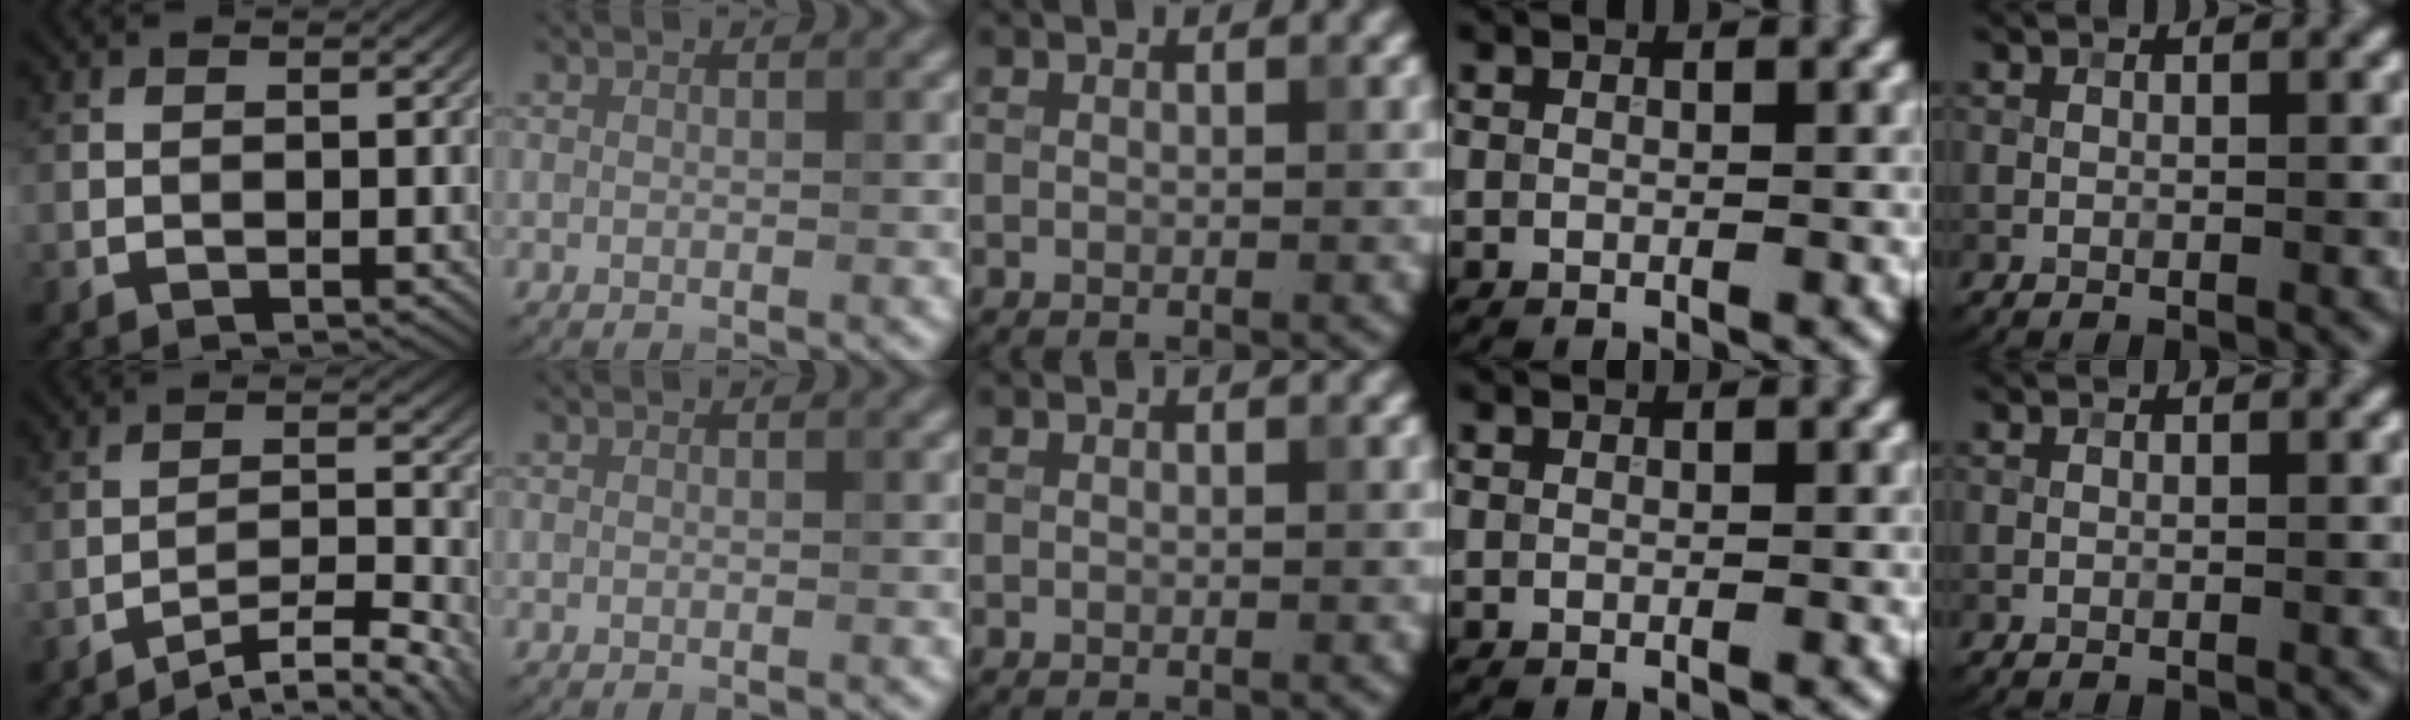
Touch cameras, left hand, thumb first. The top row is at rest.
{"thumb": {"total": 5.3, "force": [-4.7, 0.0, 2.5], "torque": [-0.040, 0.011, -0.070]}}